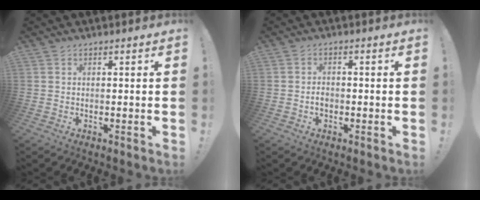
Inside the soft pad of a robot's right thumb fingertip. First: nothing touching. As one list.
[{"total": 2.0, "force": [-0.8, 1.3, 1.3], "torque": [-0.018, 0.004, -0.015]}]